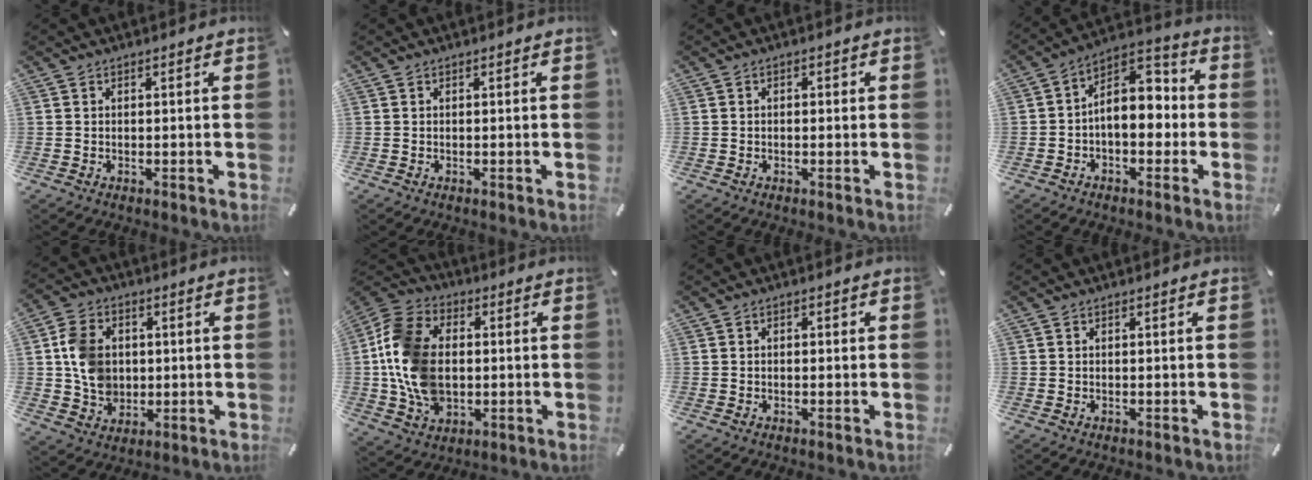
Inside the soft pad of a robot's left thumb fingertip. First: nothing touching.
{"total": 0.0}
{"total": 0.8, "force": [-0.4, 0.5, 0.5], "torque": [-0.009, 0.004, -0.009]}
{"total": 10.2, "force": [-0.9, 7.3, 7.1], "torque": [-0.081, 0.003, -0.020]}
{"total": 9.9, "force": [0.7, 8.6, 4.9], "torque": [-0.092, 0.007, 0.014]}
{"total": 16.4, "force": [-0.6, 12.0, 11.2], "torque": [-0.265, 0.013, -0.010]}
{"total": 0.9, "force": [-0.4, 0.5, 0.5], "torque": [-0.010, 0.004, -0.009]}
{"total": 0.0}